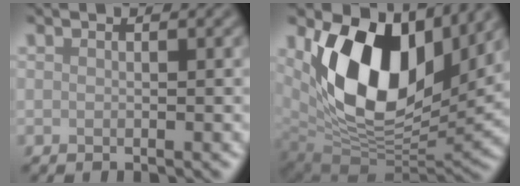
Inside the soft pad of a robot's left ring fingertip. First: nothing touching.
{"total": 14.2, "force": [4.6, 8.7, 10.2], "torque": [-0.178, -0.012, 0.086]}